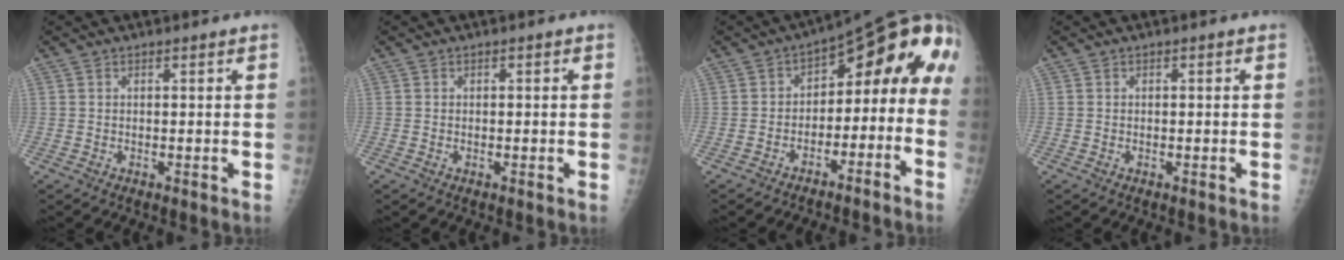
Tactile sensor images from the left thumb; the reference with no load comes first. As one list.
[{"total": 0.0}, {"total": 14.8, "force": [-5.1, 9.2, 10.5], "torque": [-0.099, 0.097, -0.078]}, {"total": 0.0}]